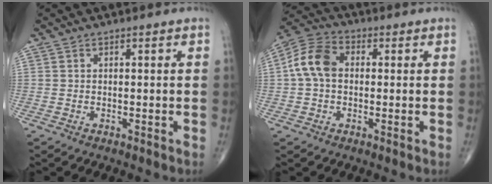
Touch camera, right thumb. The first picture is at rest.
{"total": 8.8, "force": [0.5, 6.2, 6.2], "torque": [-0.122, 0.028, -0.001]}